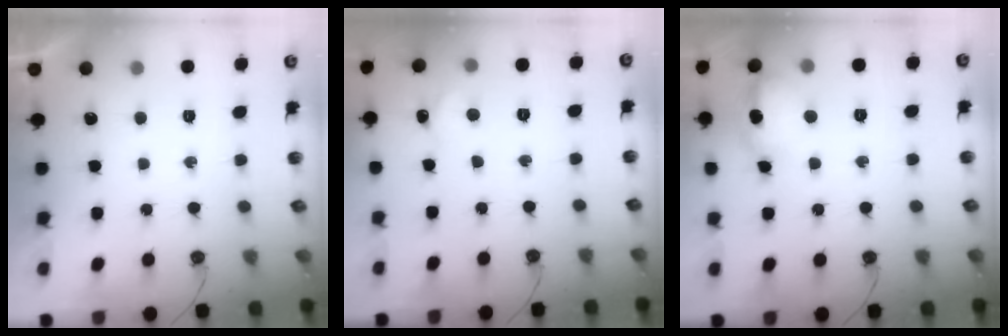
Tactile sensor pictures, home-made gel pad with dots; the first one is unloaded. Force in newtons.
{"total": 2.3, "press": 2.3, "slide": 0.4}
{"total": 13.3, "press": 13.2, "slide": 1.8}